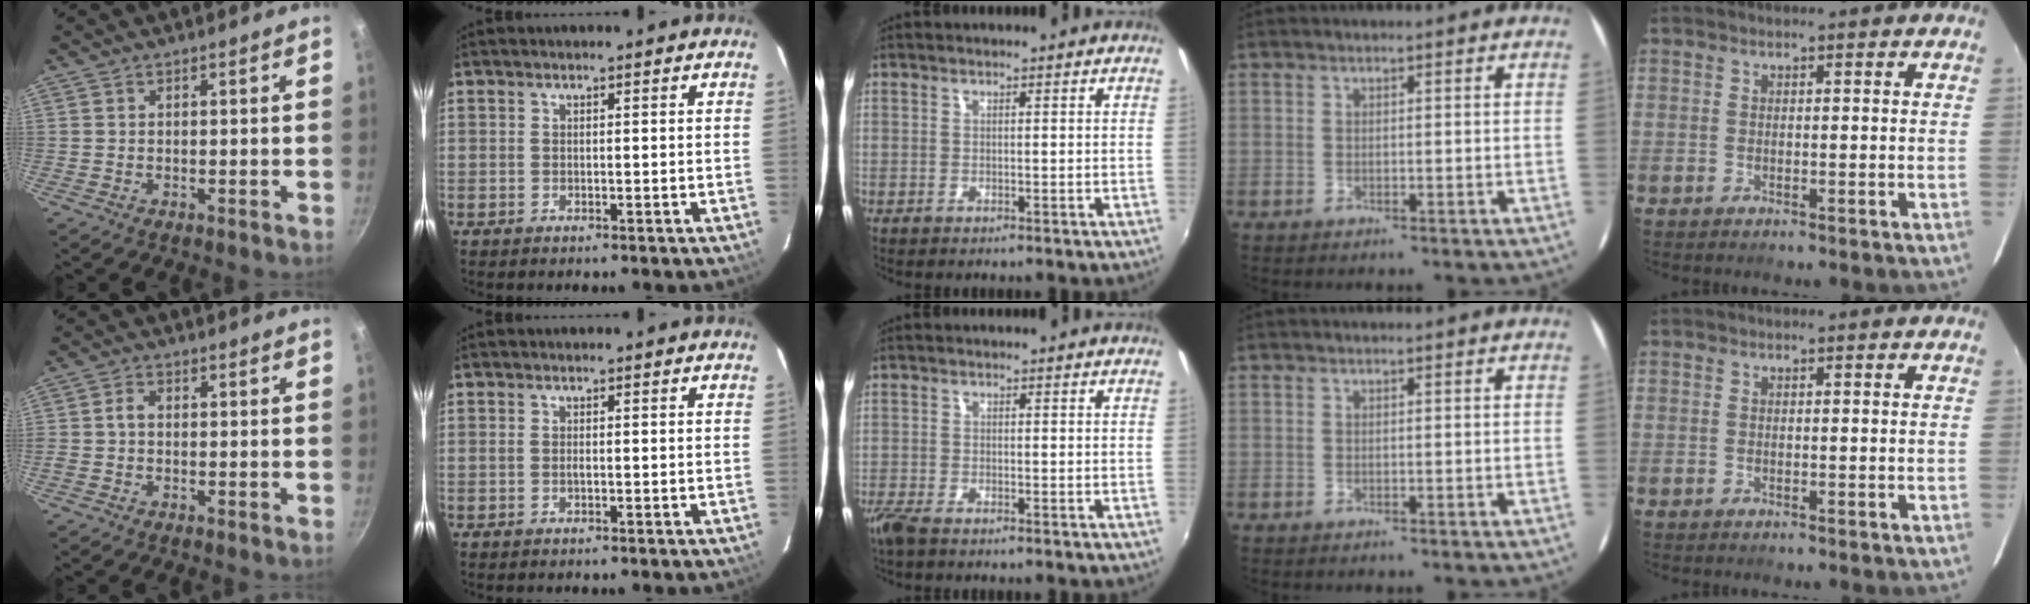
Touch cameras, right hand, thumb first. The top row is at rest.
{"thumb": {"total": 2.1, "force": [-0.3, 1.5, 1.4], "torque": [-0.025, 0.009, -0.009]}, "index": {"total": 0.6, "force": [-0.1, 0.0, 0.5], "torque": [-0.011, 0.000, -0.004]}, "middle": {"total": 3.1, "force": [-2.4, 0.6, 1.7], "torque": [-0.046, -0.011, -0.052]}}